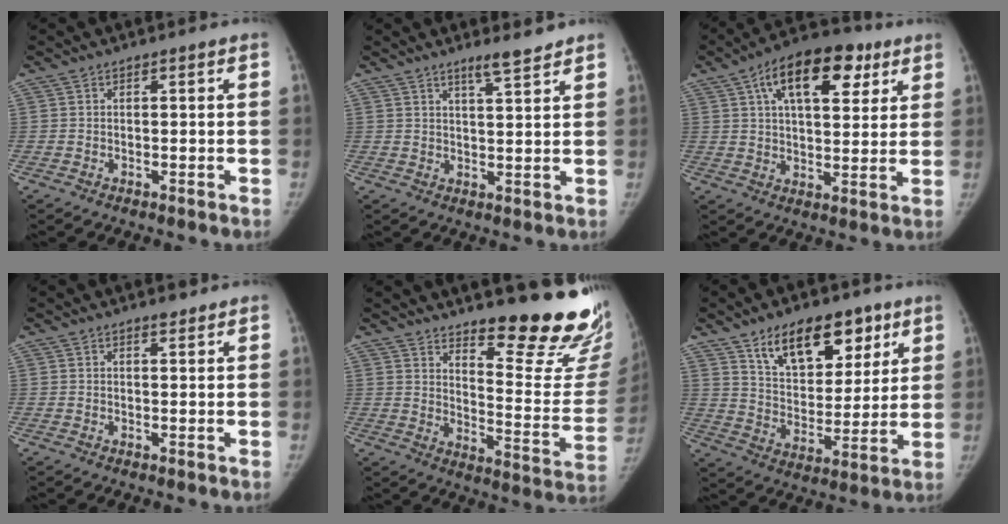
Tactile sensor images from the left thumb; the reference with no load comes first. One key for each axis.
{"total": 4.7, "fx": 3.8, "fy": 0.5, "fz": 2.6, "tx": -0.036, "ty": -0.029, "tz": 0.060}
{"total": 17.0, "fx": 7.7, "fy": 8.7, "fz": 12.4, "tx": -0.160, "ty": -0.002, "tz": 0.116}
{"total": 1.5, "fx": 1.3, "fy": 0.6, "fz": 0.6, "tx": -0.006, "ty": -0.009, "tz": 0.019}
{"total": 21.8, "fx": 17.6, "fy": 4.6, "fz": 12.1, "tx": -0.125, "ty": -0.167, "tz": 0.230}
{"total": 16.7, "fx": 9.8, "fy": 9.4, "fz": 9.9, "tx": -0.096, "ty": -0.045, "tz": 0.167}